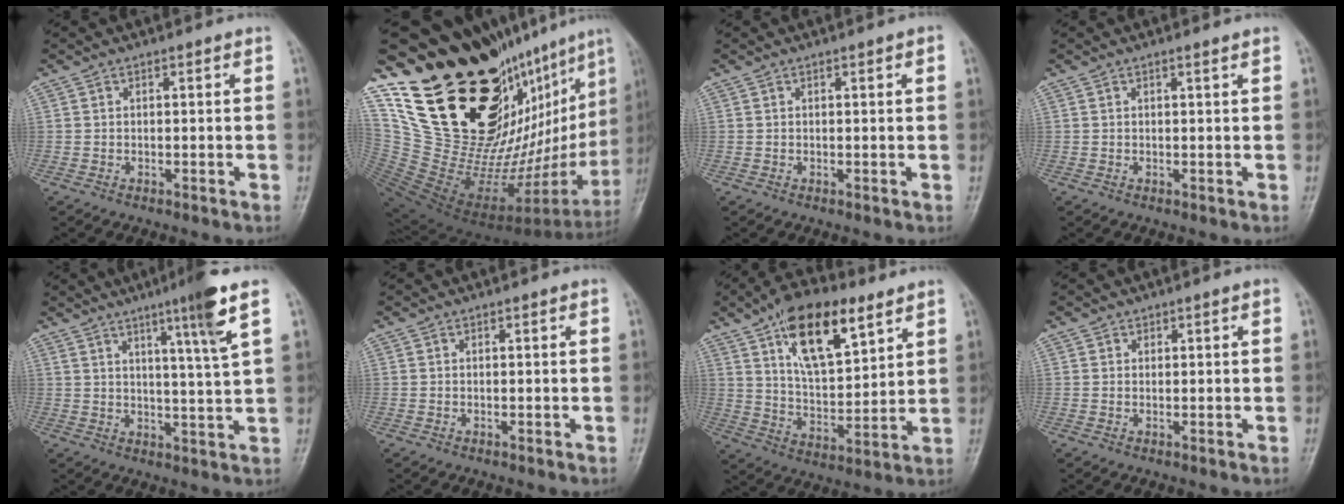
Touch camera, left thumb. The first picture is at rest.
{"total": 39.5, "force": [20.0, 15.1, 30.6], "torque": [-0.390, -0.066, 0.360]}
{"total": 1.0, "force": [0.4, 0.2, 0.9], "torque": [-0.016, 0.001, 0.003]}
{"total": 0.7, "force": [0.5, -0.1, 0.5], "torque": [-0.015, -0.003, 0.010]}
{"total": 9.4, "force": [5.0, -0.8, 8.0], "torque": [-0.128, -0.027, 0.079]}
{"total": 0.0}
{"total": 16.7, "force": [9.1, 7.1, 12.1], "torque": [-0.172, -0.036, 0.159]}
{"total": 0.7, "force": [0.3, 0.5, 0.3], "torque": [0.004, -0.001, 0.004]}